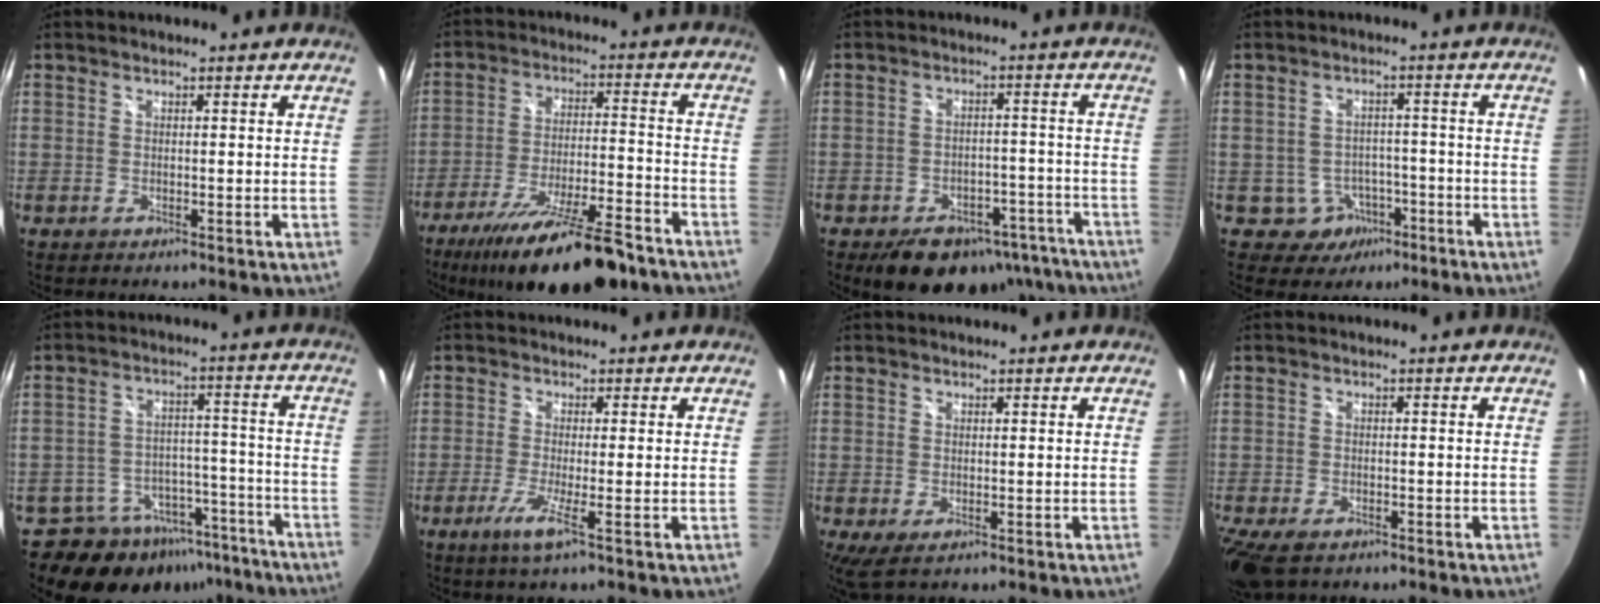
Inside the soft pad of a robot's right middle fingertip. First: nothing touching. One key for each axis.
{"total": 20.5, "fx": -16.0, "fy": 5.1, "fz": 11.8, "tx": -0.203, "ty": -0.018, "tz": -0.235}
{"total": 14.9, "fx": -10.8, "fy": 8.1, "fz": 6.1, "tx": -0.107, "ty": 0.020, "tz": -0.118}
{"total": 5.4, "fx": -2.9, "fy": 4.5, "fz": 0.6, "tx": -0.023, "ty": 0.022, "tz": -0.027}
{"total": 16.4, "fx": -12.3, "fy": 9.5, "fz": 5.3, "tx": -0.107, "ty": 0.037, "tz": -0.152}
{"total": 3.8, "fx": -1.7, "fy": -1.0, "fz": 3.3, "tx": -0.087, "ty": -0.012, "tz": -0.038}
{"total": 2.3, "fx": -0.3, "fy": 0.7, "fz": 2.1, "tx": -0.040, "ty": -0.010, "tz": -0.003}
{"total": 7.2, "fx": -4.9, "fy": 3.3, "fz": 4.1, "tx": -0.104, "ty": -0.032, "tz": -0.091}